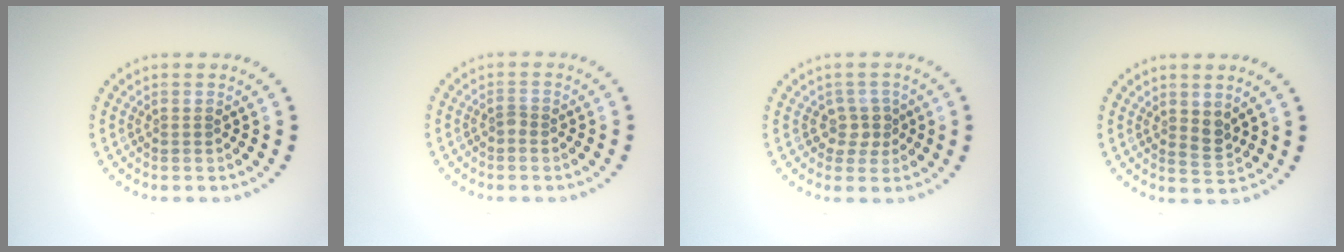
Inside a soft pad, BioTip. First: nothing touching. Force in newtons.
{"total": 0.8, "press": 0.6, "slide": 0.5}
{"total": 2.0, "press": 1.5, "slide": 1.3}
{"total": 1.4, "press": 1.3, "slide": 0.7}